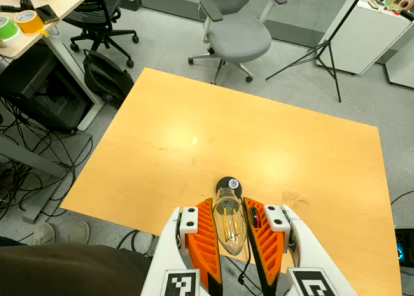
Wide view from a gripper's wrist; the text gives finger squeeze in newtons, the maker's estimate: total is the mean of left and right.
{"total": 12.6, "left": 12.7, "right": 12.5}